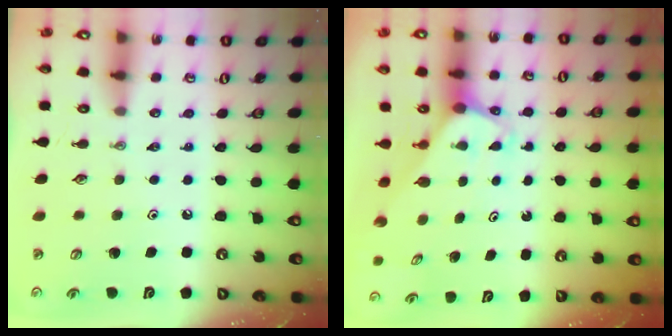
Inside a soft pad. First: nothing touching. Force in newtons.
{"total": 1.9, "press": 1.9, "slide": 0.1}